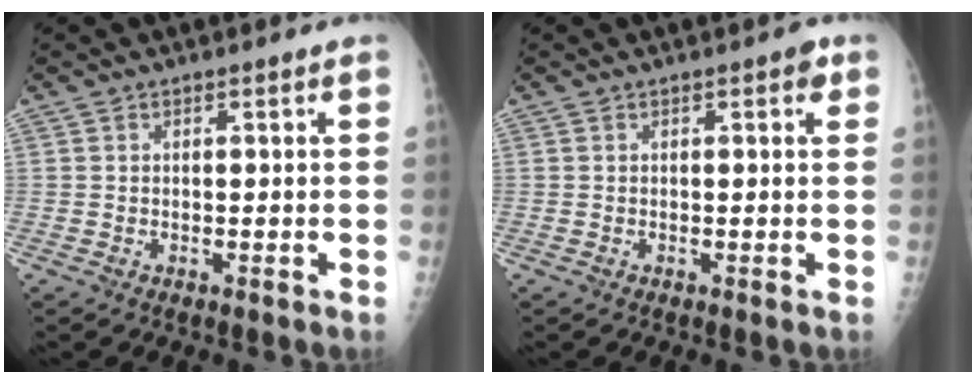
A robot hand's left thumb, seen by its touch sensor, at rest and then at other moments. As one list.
[{"total": 1.6, "force": [0.7, 0.8, 1.2], "torque": [-0.008, 0.001, 0.005]}]